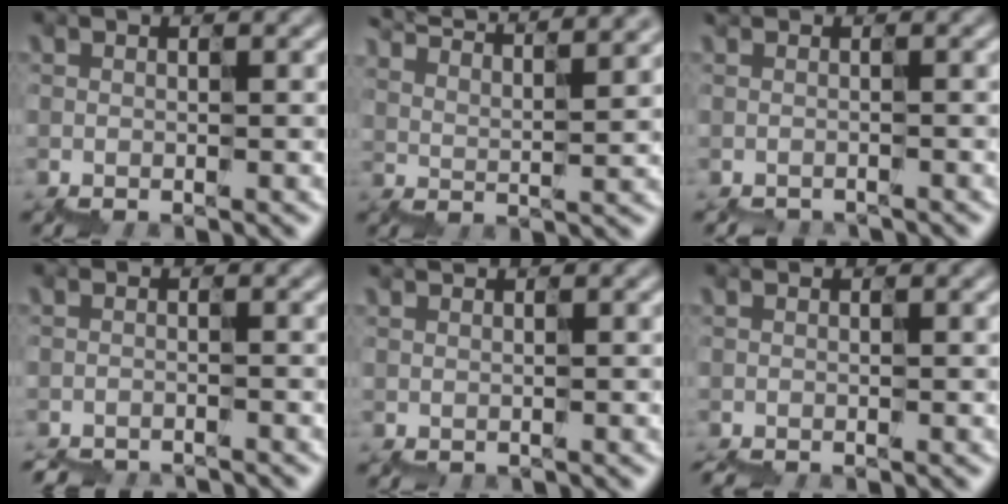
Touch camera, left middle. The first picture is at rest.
{"total": 9.5, "force": [8.7, 1.4, 3.6], "torque": [-0.081, 0.030, 0.105]}
{"total": 1.4, "force": [-1.2, -0.2, -0.7], "torque": [0.007, -0.013, -0.011]}
{"total": 2.9, "force": [-2.8, -0.3, -0.8], "torque": [0.011, -0.014, -0.032]}
{"total": 0.6, "force": [0.4, 0.4, 0.1], "torque": [0.009, 0.010, 0.005]}
{"total": 1.1, "force": [-0.3, 0.7, 0.9], "torque": [0.000, 0.003, -0.002]}